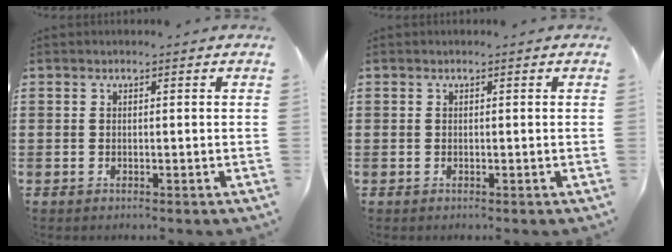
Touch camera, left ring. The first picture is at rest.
{"total": 0.0}